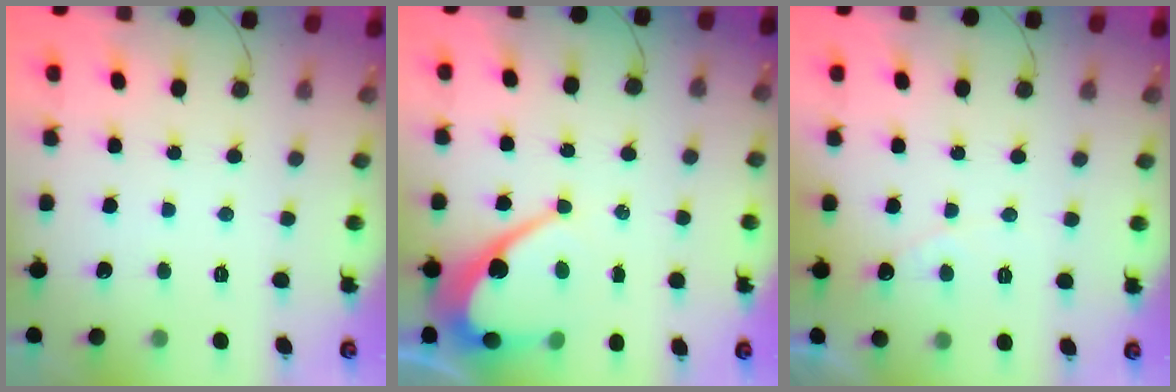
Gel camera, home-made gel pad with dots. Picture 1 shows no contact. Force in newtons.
{"total": 10.9, "press": 10.9, "slide": 1.0}
{"total": 4.2, "press": 4.2, "slide": 0.3}